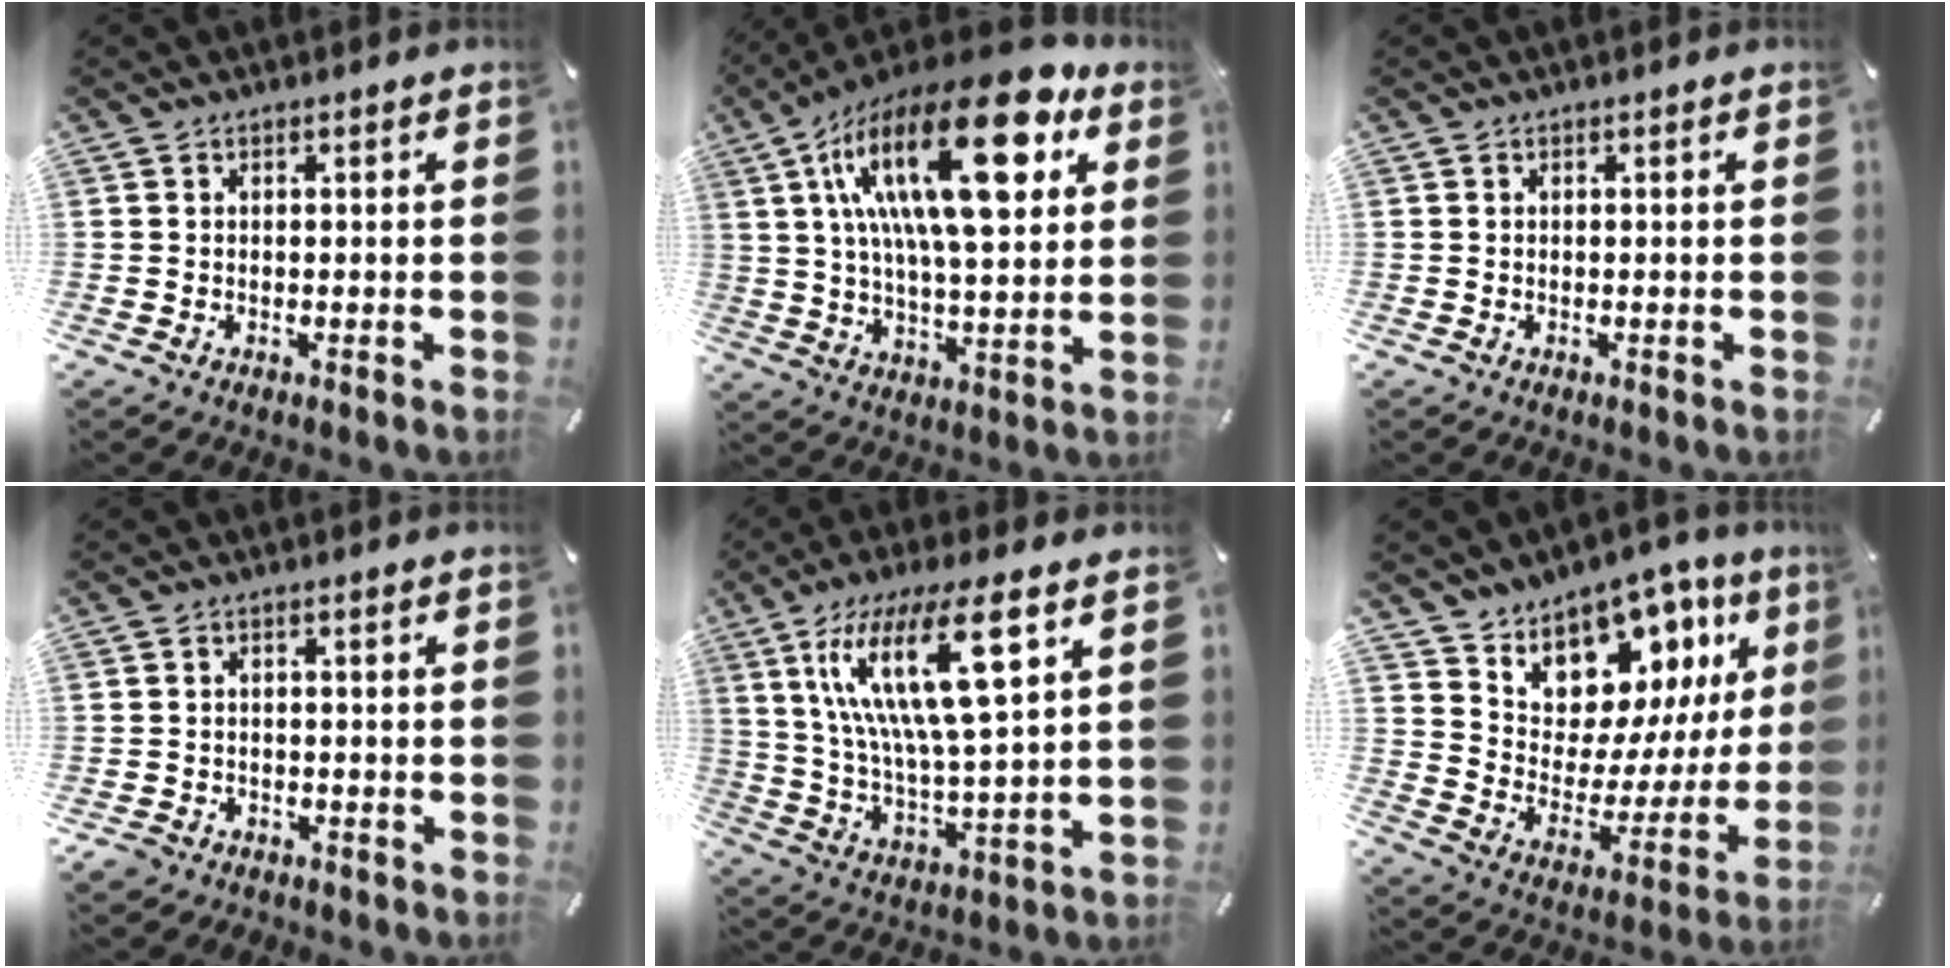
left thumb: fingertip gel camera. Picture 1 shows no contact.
{"total": 27.6, "force": [11.1, 10.7, 22.9], "torque": [-0.401, -0.043, 0.170]}
{"total": 0.0}
{"total": 2.4, "force": [-1.6, 1.7, 0.6], "torque": [-0.018, 0.008, -0.037]}
{"total": 19.1, "force": [8.9, 5.1, 16.2], "torque": [-0.335, -0.018, 0.135]}
{"total": 11.7, "force": [9.2, 7.0, 1.6], "torque": [-0.032, -0.111, 0.164]}